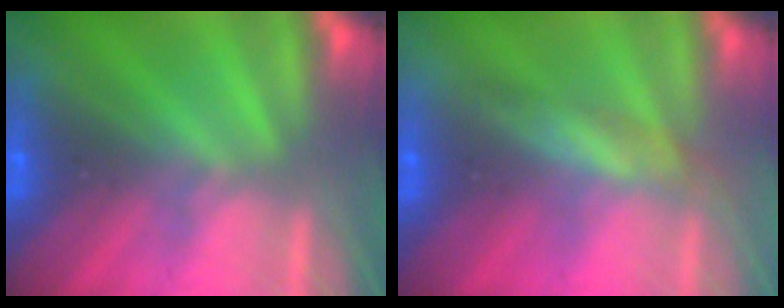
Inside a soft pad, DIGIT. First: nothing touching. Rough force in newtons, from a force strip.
{"total": 2.8}